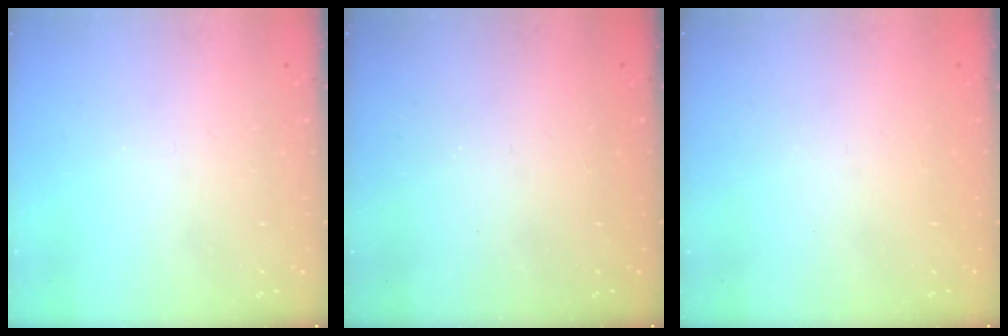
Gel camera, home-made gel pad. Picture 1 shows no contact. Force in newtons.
{"total": 1.0, "press": 1.0, "slide": 0.1}
{"total": 1.1, "press": 1.0, "slide": 0.1}